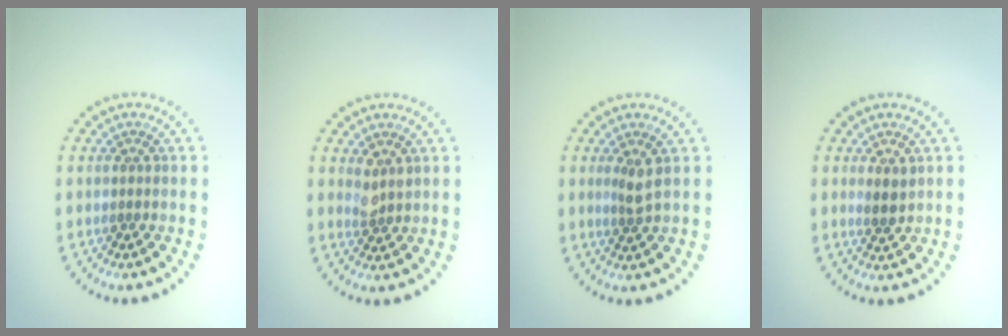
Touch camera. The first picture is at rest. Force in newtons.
{"total": 1.5, "press": 1.3, "slide": 0.7}
{"total": 1.4, "press": 1.0, "slide": 1.0}
{"total": 1.4, "press": 1.3, "slide": 0.7}